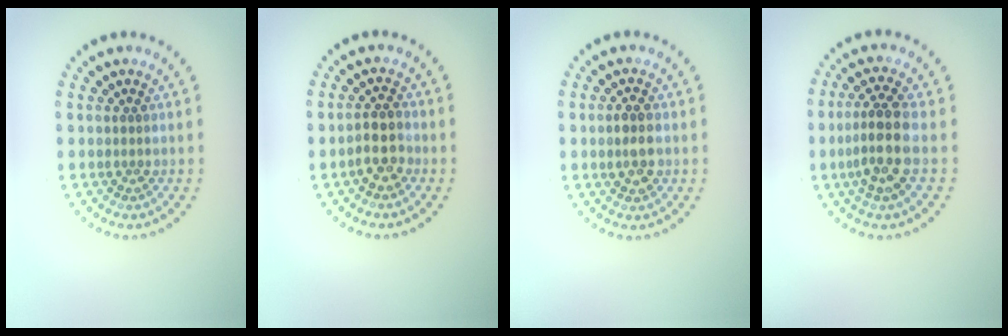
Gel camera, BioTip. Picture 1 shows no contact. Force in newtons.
{"total": 2.5, "press": 2.2, "slide": 1.1}
{"total": 2.3, "press": 2.3, "slide": 0.1}
{"total": 3.8, "press": 3.5, "slide": 1.6}